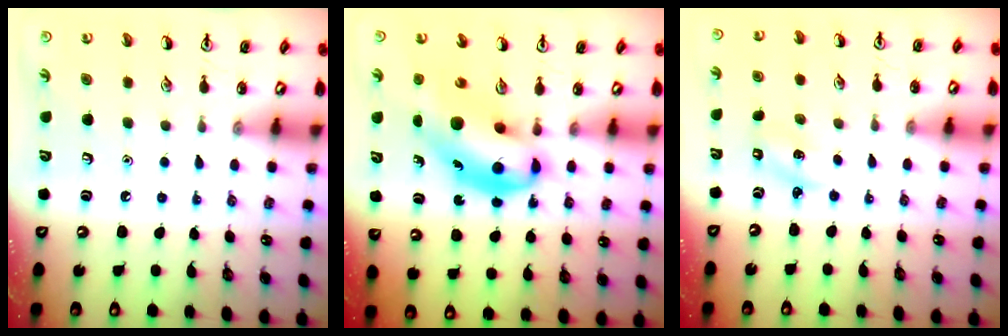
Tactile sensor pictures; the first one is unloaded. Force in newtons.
{"total": 11.3, "press": 10.9, "slide": 3.1}
{"total": 1.5, "press": 1.4, "slide": 0.4}